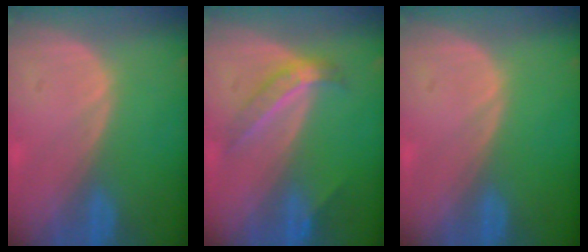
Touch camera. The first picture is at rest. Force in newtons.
{"total": 4.5, "press": 4.3, "slide": 1.2}
{"total": 0.0}